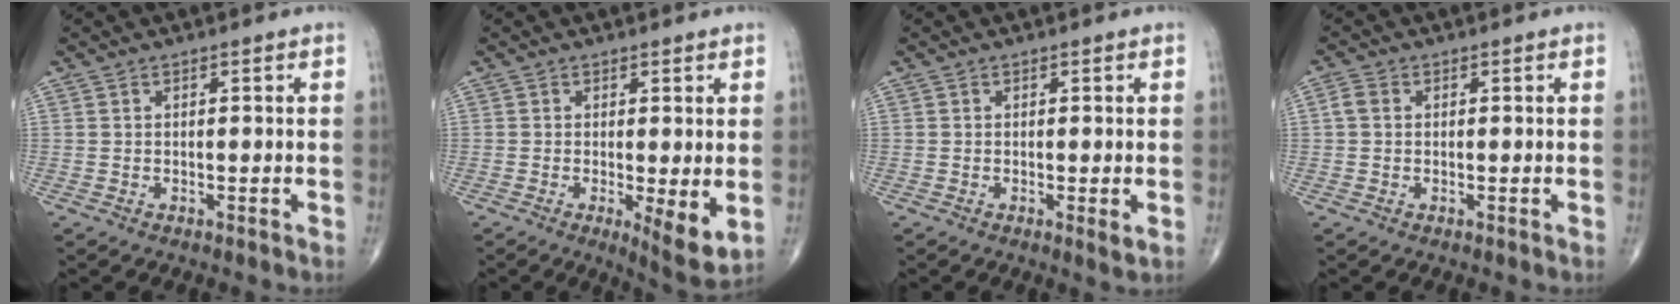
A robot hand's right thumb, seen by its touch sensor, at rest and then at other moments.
{"total": 6.2, "force": [-0.7, 1.7, 5.9], "torque": [-0.090, -0.021, -0.010]}
{"total": 1.5, "force": [-0.2, 0.3, 1.4], "torque": [-0.025, -0.007, -0.005]}
{"total": 2.0, "force": [0.2, 1.6, 1.2], "torque": [-0.024, 0.007, 0.000]}